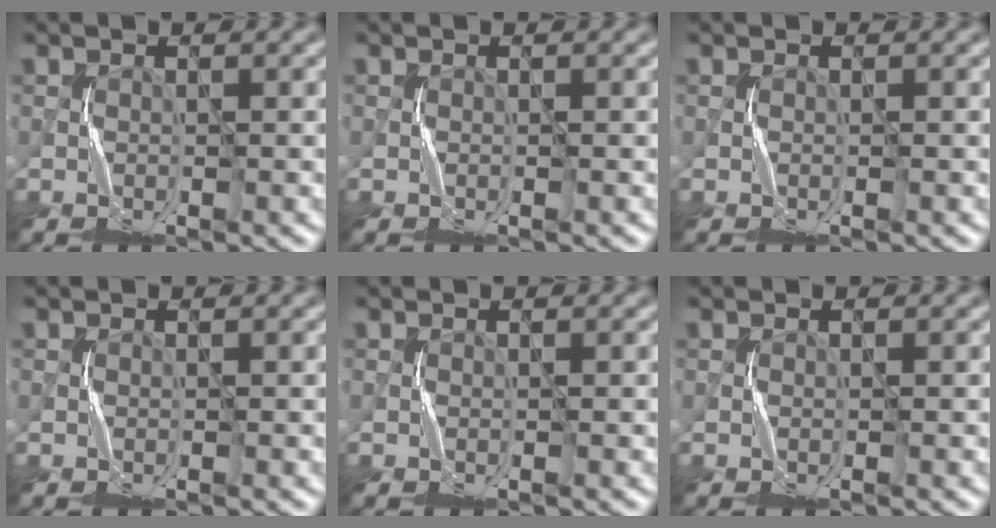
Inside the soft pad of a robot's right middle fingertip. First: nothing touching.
{"total": 0.0}
{"total": 0.0}
{"total": 0.0}
{"total": 0.0}
{"total": 0.0}